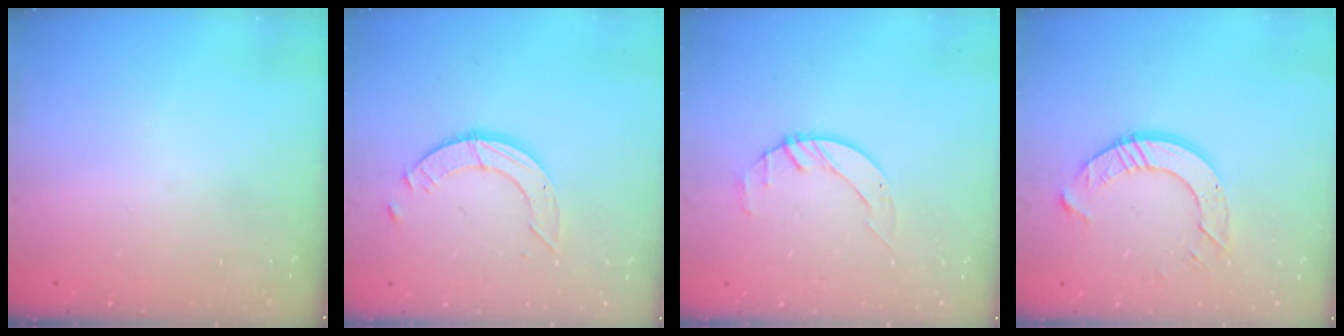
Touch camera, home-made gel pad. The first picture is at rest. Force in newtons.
{"total": 4.2, "press": 4.2, "slide": 0.2}
{"total": 2.1, "press": 2.0, "slide": 0.3}
{"total": 9.1, "press": 9.0, "slide": 0.7}